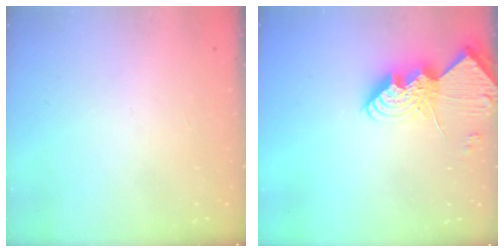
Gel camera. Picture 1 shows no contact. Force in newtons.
{"total": 13.7, "press": 13.7, "slide": 1.2}